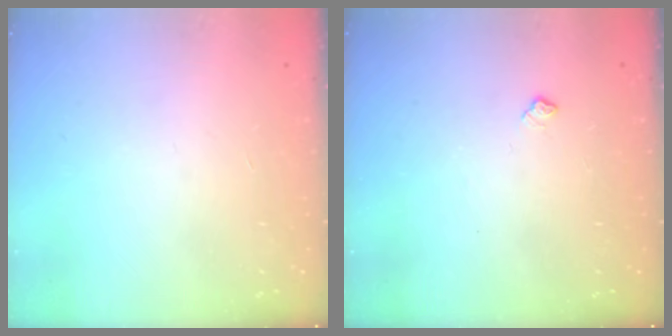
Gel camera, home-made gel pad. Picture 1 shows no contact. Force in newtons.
{"total": 5.0, "press": 5.0, "slide": 0.8}